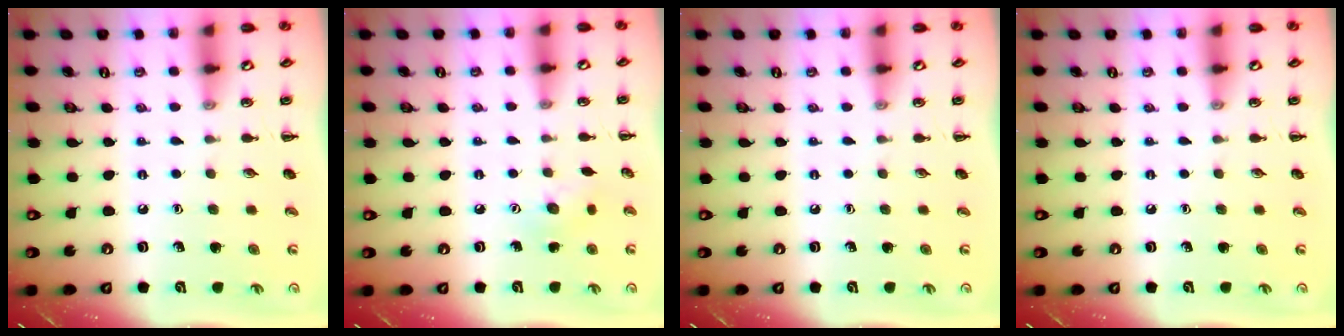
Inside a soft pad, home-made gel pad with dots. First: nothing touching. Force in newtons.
{"total": 4.8, "press": 4.6, "slide": 1.1}
{"total": 0.0}
{"total": 0.0}